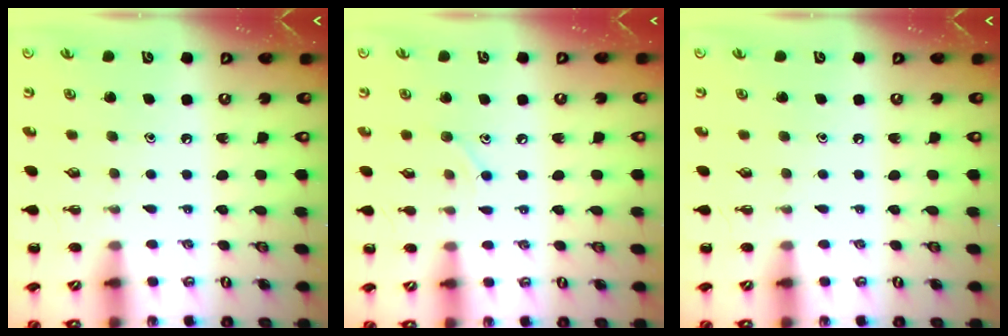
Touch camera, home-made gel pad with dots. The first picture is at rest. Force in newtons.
{"total": 6.4, "press": 6.2, "slide": 1.6}
{"total": 0.0}